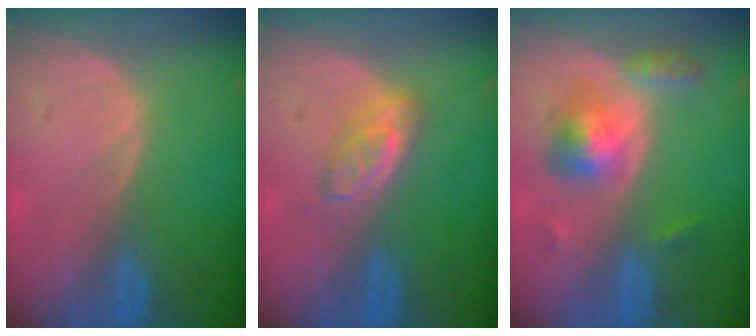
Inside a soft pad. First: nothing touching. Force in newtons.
{"total": 4.4, "press": 4.1, "slide": 1.6}
{"total": 5.7, "press": 5.7, "slide": 0.4}